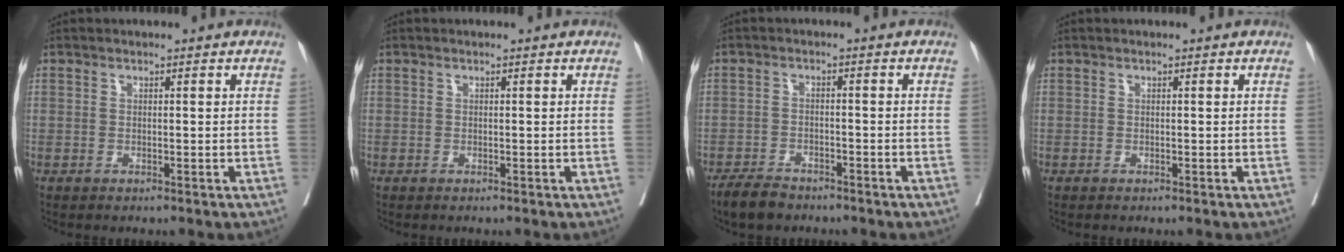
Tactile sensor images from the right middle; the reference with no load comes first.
{"total": 0.0}
{"total": 3.8, "force": [-3.4, 1.4, 1.1], "torque": [-0.021, -0.002, -0.060]}
{"total": 0.0}